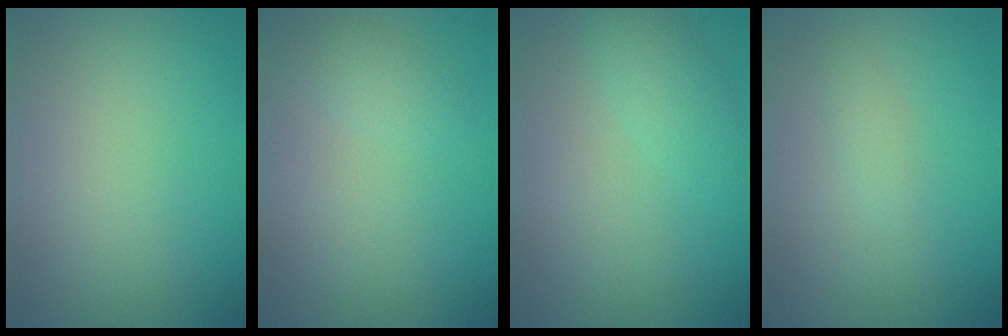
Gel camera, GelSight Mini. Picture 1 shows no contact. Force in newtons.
{"total": 1.5, "press": 1.5, "slide": 0.1}
{"total": 2.2, "press": 2.2, "slide": 0.2}
{"total": 0.8, "press": 0.8, "slide": 0.1}